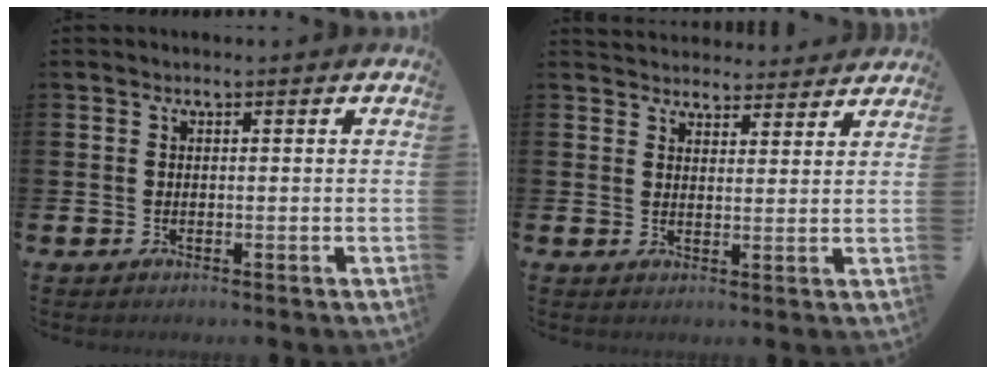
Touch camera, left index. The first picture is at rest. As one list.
[{"total": 3.6, "force": [3.5, 0.9, -0.5], "torque": [-0.001, -0.020, 0.063]}]